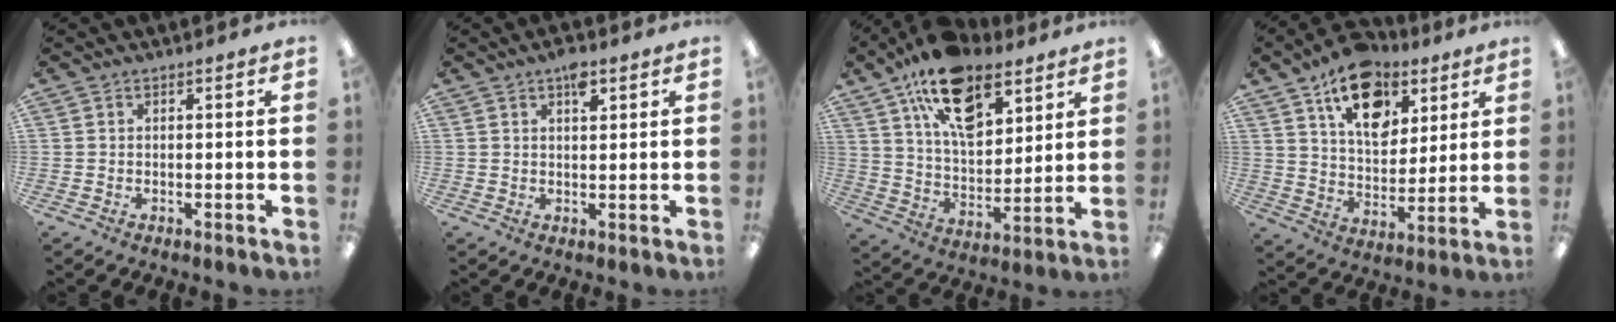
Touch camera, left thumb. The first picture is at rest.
{"total": 4.1, "force": [2.4, 1.8, 2.8], "torque": [-0.036, -0.005, 0.037]}
{"total": 18.7, "force": [11.4, 10.0, 11.0], "torque": [-0.181, -0.047, 0.204]}
{"total": 16.9, "force": [10.0, 10.2, 9.0], "torque": [-0.125, -0.048, 0.177]}